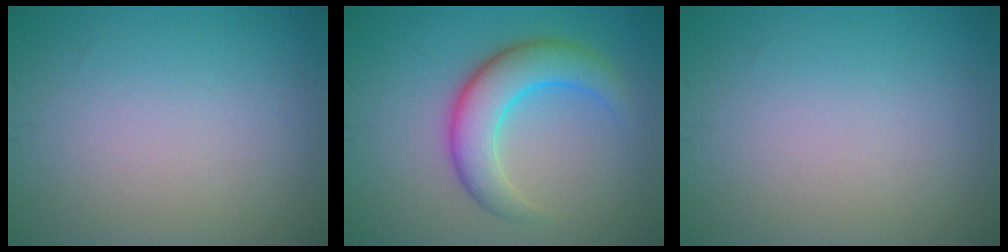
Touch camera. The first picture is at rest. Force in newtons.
{"total": 5.7, "press": 5.7, "slide": 0.3}
{"total": 0.0}